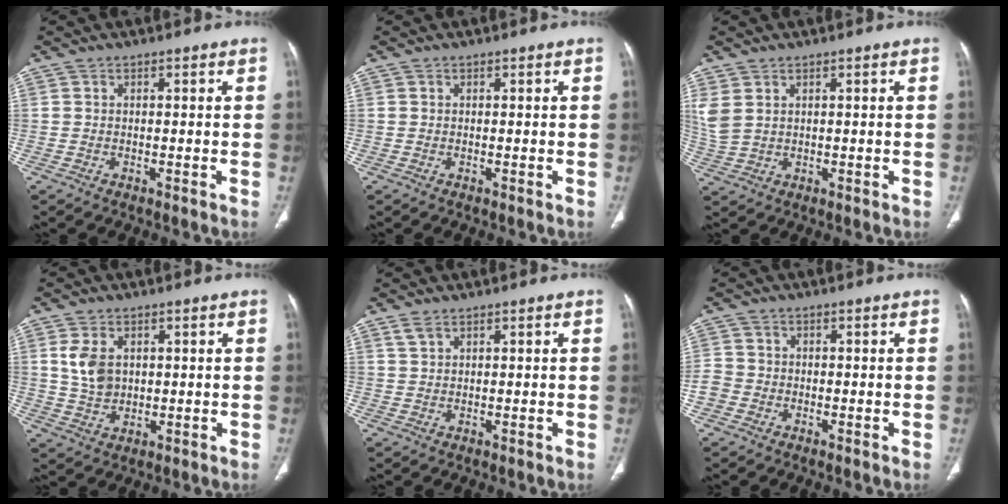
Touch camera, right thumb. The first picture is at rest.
{"total": 0.0}
{"total": 4.3, "force": [2.0, 2.7, 2.7], "torque": [-0.071, 0.001, 0.052]}
{"total": 6.1, "force": [1.4, 4.3, 4.1], "torque": [-0.069, -0.004, 0.036]}
{"total": 1.7, "force": [1.2, 0.7, 0.9], "torque": [-0.021, 0.005, 0.030]}
{"total": 3.3, "force": [-1.3, 2.9, 0.9], "torque": [-0.010, 0.012, -0.031]}